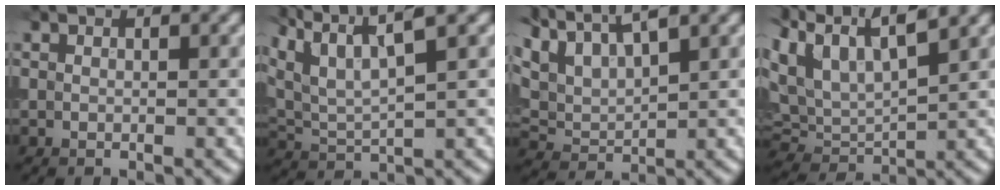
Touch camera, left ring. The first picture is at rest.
{"total": 8.0, "force": [4.8, 2.3, 5.9], "torque": [-0.117, 0.024, 0.075]}
{"total": 5.2, "force": [4.1, 1.5, 2.8], "torque": [-0.077, 0.009, 0.069]}
{"total": 8.2, "force": [4.5, 3.9, 5.6], "torque": [-0.132, 0.016, 0.083]}